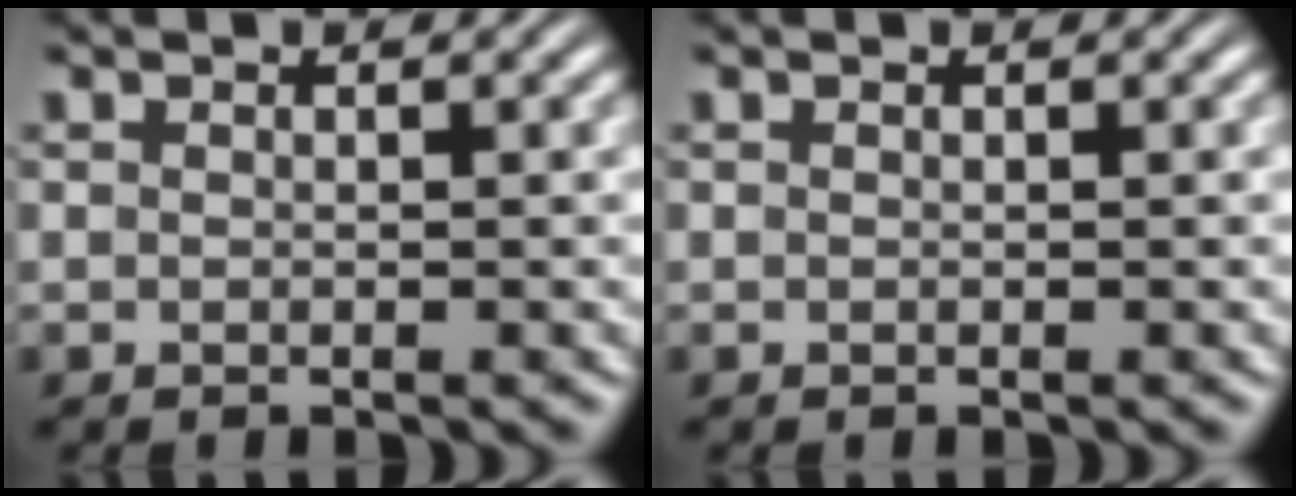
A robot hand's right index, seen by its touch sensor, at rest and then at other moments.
{"total": 0.0}